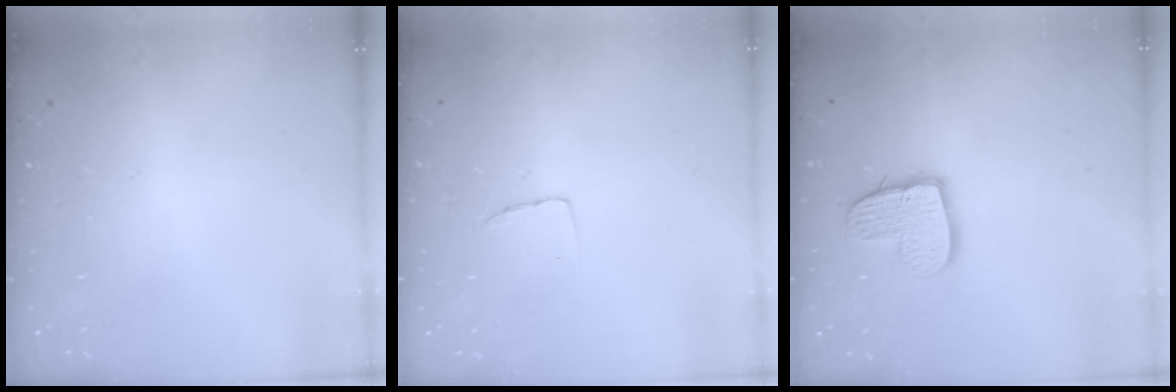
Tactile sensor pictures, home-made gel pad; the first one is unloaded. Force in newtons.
{"total": 2.9, "press": 2.9, "slide": 0.1}
{"total": 12.6, "press": 12.5, "slide": 1.0}